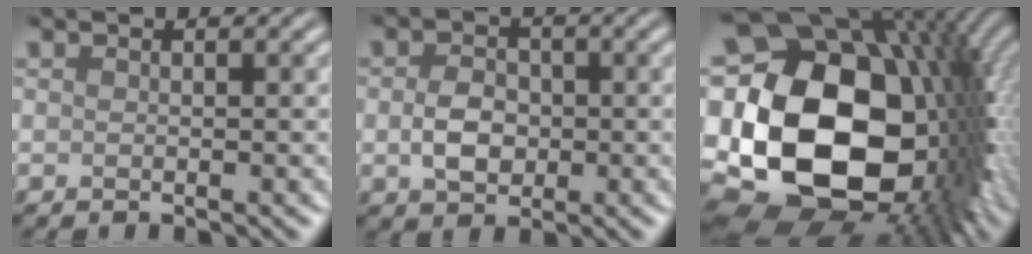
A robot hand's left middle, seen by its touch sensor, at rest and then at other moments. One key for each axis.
{"total": 3.1, "fx": -0.3, "fy": 2.3, "fz": 2.0, "tx": -0.040, "ty": 0.003, "tz": -0.009}
{"total": 20.7, "fx": -0.5, "fy": 14.8, "fz": 14.5, "tx": -0.301, "ty": -0.027, "tz": 0.019}